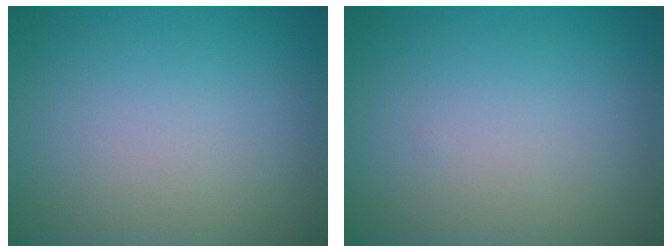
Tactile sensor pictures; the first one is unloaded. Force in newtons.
{"total": 0.0}